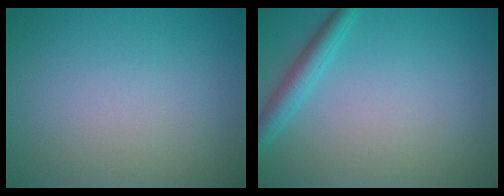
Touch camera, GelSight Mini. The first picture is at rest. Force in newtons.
{"total": 2.6, "press": 2.6, "slide": 0.2}